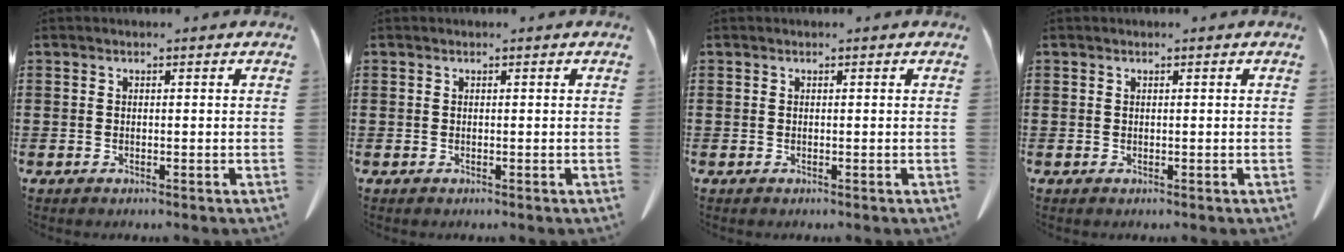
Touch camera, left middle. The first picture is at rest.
{"total": 0.0}
{"total": 0.0}
{"total": 0.0}